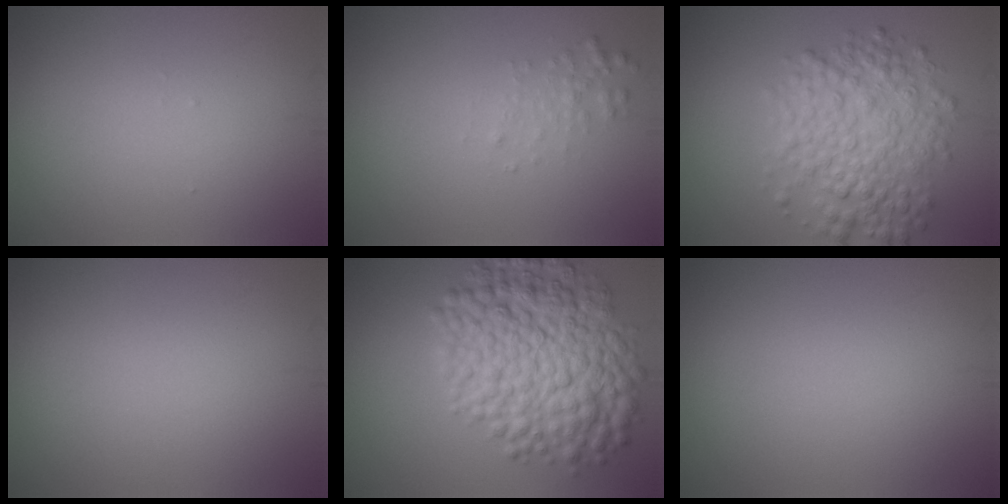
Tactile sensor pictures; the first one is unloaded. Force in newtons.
{"total": 1.3, "press": 1.3, "slide": 0.0}
{"total": 5.9, "press": 5.9, "slide": 0.1}
{"total": 0.0}
{"total": 9.8, "press": 9.8, "slide": 0.1}
{"total": 0.0}